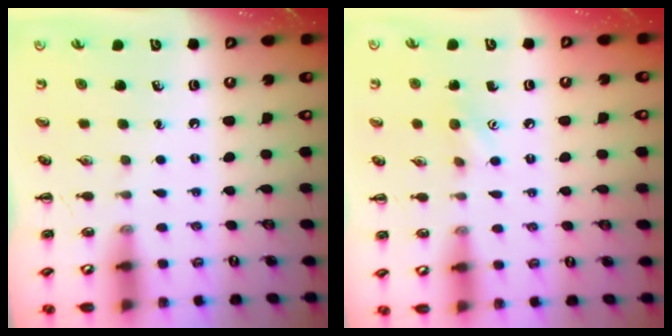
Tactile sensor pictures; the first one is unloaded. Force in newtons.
{"total": 6.5, "press": 6.4, "slide": 1.2}